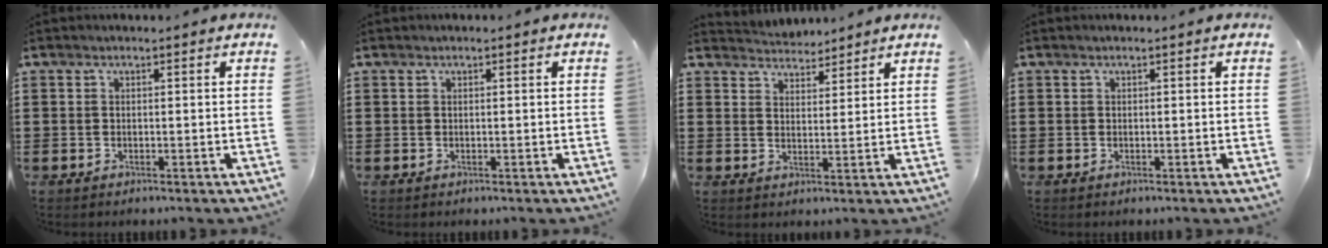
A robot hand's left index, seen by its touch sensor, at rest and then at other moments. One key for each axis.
{"total": 0.0}
{"total": 3.5, "fx": 3.5, "fy": 0.5, "fz": -0.4, "tx": -0.005, "ty": -0.011, "tz": 0.064}
{"total": 0.0}